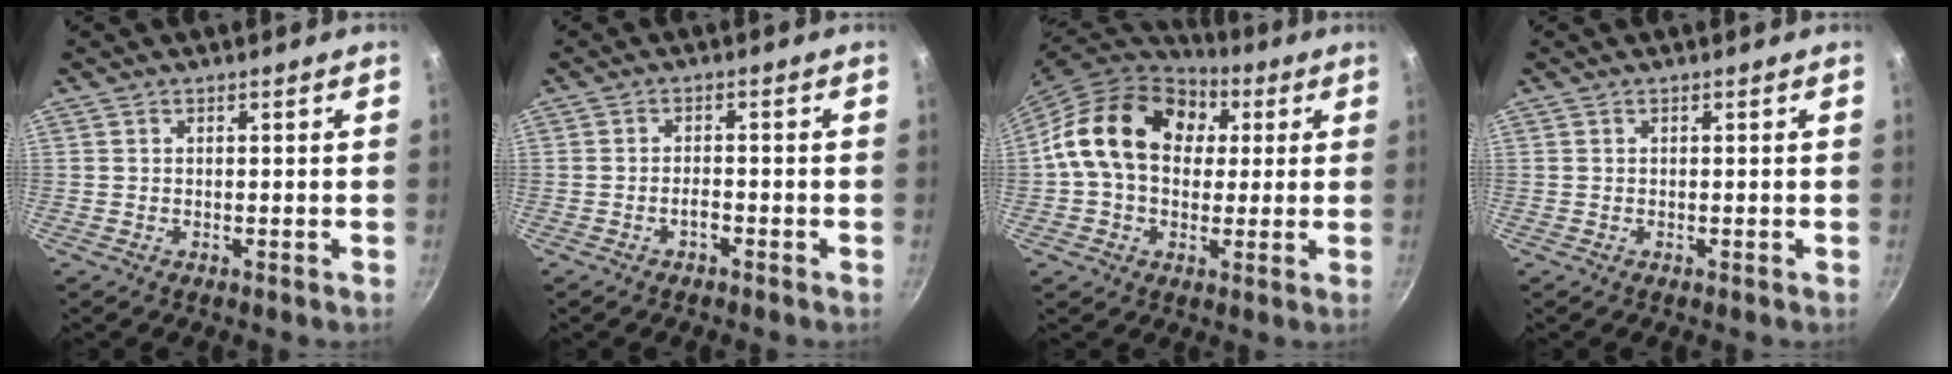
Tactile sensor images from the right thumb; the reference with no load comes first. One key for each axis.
{"total": 1.9, "fx": -1.2, "fy": 0.8, "fz": 1.2, "tx": -0.017, "ty": 0.014, "tz": -0.023}
{"total": 19.1, "fx": 3.9, "fy": 14.2, "fz": 12.1, "tx": -0.184, "ty": 0.026, "tz": 0.052}
{"total": 0.0}